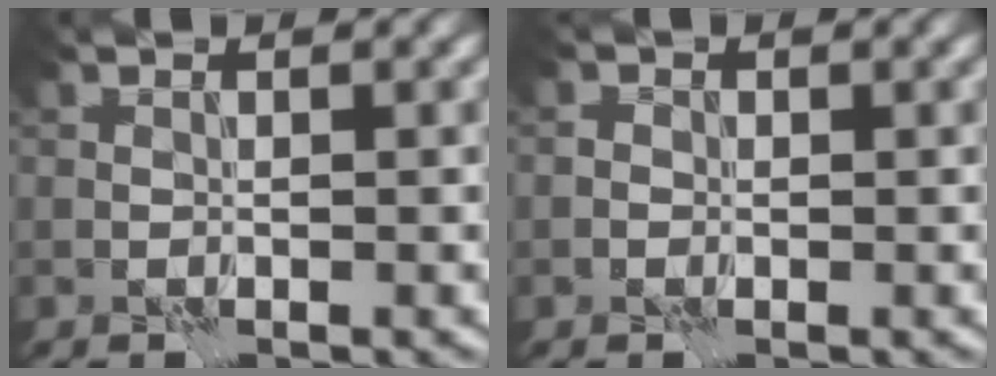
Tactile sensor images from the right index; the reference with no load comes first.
{"total": 0.7, "force": [-0.2, 0.7, 0.2], "torque": [-0.001, 0.003, -0.009]}